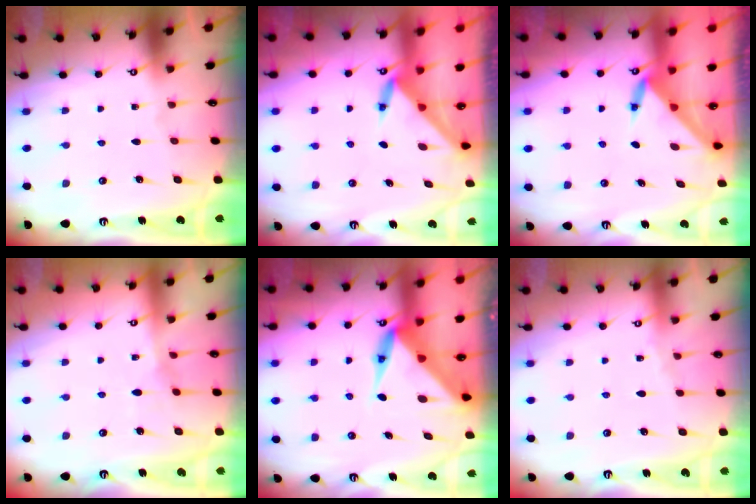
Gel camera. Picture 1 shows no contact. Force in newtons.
{"total": 3.4, "press": 3.4, "slide": 0.3}
{"total": 3.6, "press": 3.6, "slide": 0.3}
{"total": 5.9, "press": 5.9, "slide": 0.8}
{"total": 7.4, "press": 7.3, "slide": 1.3}
{"total": 2.2, "press": 2.2, "slide": 0.3}